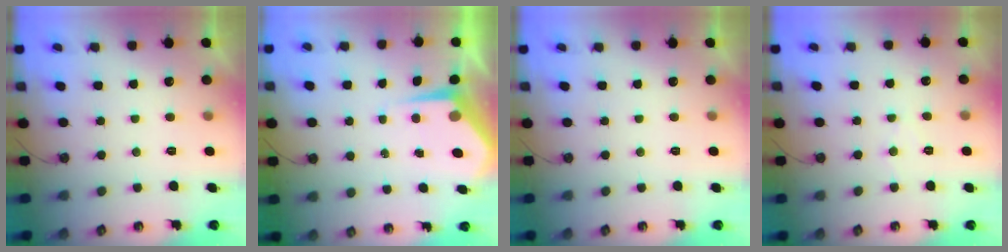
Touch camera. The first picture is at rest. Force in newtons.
{"total": 5.1, "press": 5.0, "slide": 0.7}
{"total": 0.0}
{"total": 6.7, "press": 6.7, "slide": 0.7}